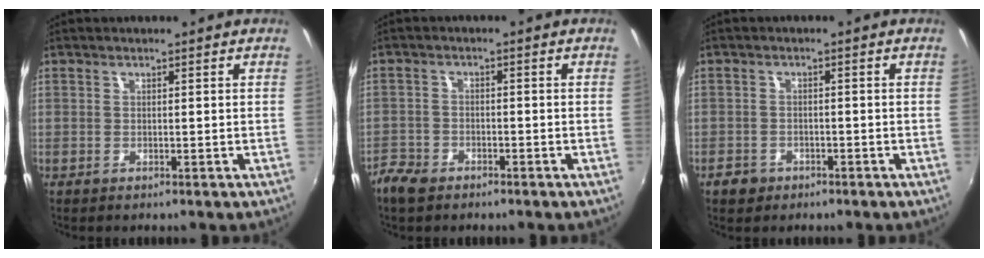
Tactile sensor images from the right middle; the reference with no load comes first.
{"total": 5.7, "force": [-4.4, 3.0, 2.0], "torque": [-0.064, -0.005, -0.083]}
{"total": 3.0, "force": [-1.9, 2.2, 0.8], "torque": [-0.026, 0.003, -0.030]}